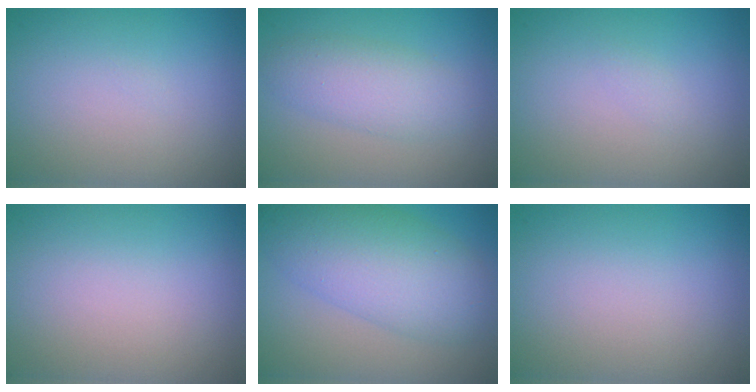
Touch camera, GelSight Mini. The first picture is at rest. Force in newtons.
{"total": 3.5, "press": 3.5, "slide": 0.1}
{"total": 0.5, "press": 0.5, "slide": 0.0}
{"total": 0.0}
{"total": 7.6, "press": 7.6, "slide": 0.1}
{"total": 0.0}